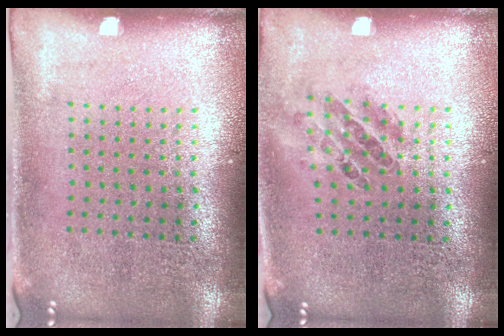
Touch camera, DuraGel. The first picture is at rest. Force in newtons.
{"total": 1.0, "press": 0.9, "slide": 0.3}